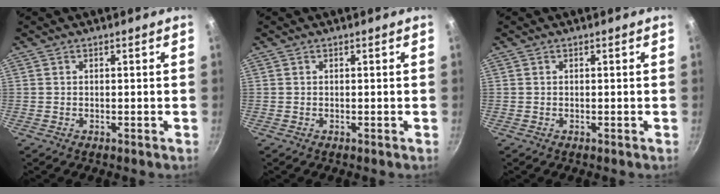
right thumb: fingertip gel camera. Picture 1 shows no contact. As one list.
[{"total": 0.0}, {"total": 0.0}]